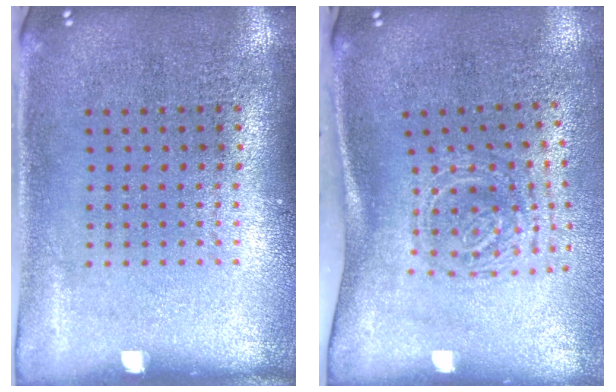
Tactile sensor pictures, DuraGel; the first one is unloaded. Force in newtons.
{"total": 1.9, "press": 1.3, "slide": 1.4}